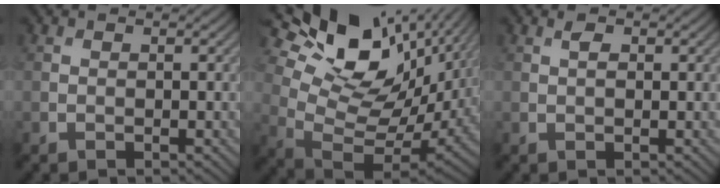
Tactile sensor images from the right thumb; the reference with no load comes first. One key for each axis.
{"total": 17.3, "fx": 7.2, "fy": 9.7, "fz": 12.4, "tx": -0.230, "ty": 0.003, "tz": 0.138}
{"total": 1.3, "fx": 0.3, "fy": 0.6, "fz": 1.0, "tx": -0.022, "ty": -0.001, "tz": 0.006}